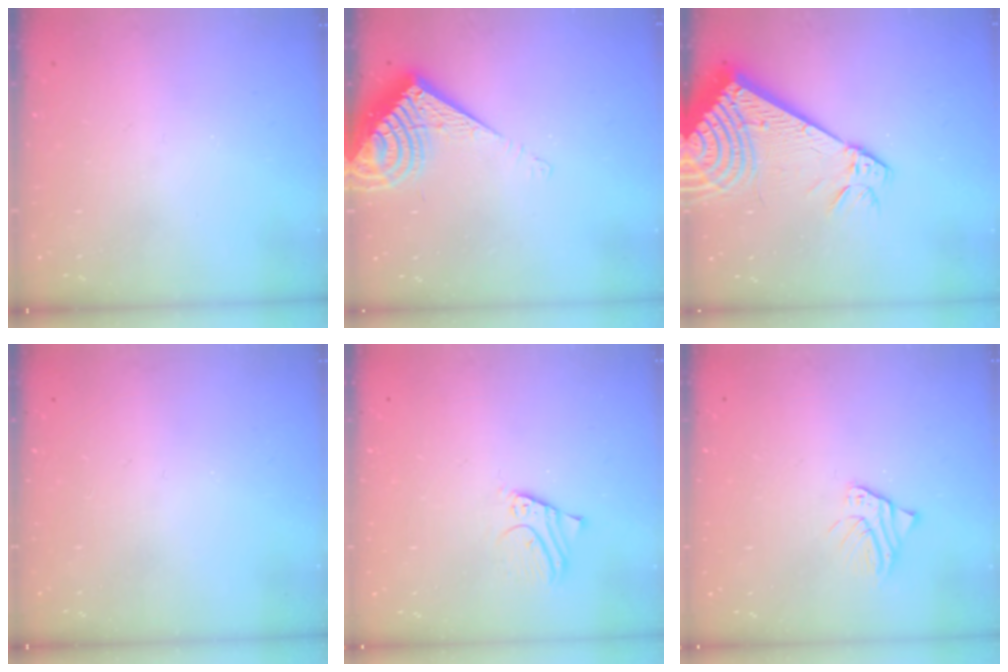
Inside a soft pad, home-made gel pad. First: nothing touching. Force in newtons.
{"total": 10.7, "press": 10.6, "slide": 1.3}
{"total": 17.2, "press": 17.0, "slide": 2.3}
{"total": 0.0}
{"total": 3.7, "press": 3.7, "slide": 0.2}
{"total": 2.8, "press": 2.8, "slide": 0.2}